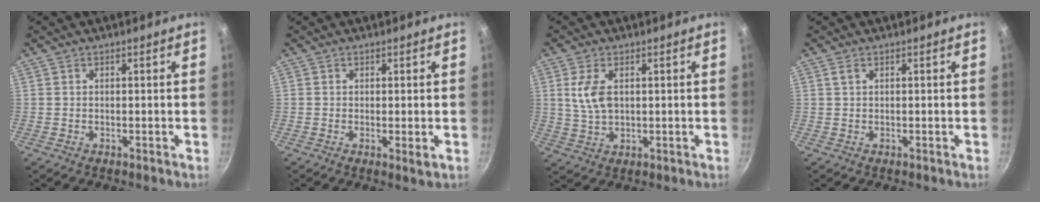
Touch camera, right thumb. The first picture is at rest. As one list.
[{"total": 1.7, "force": [-0.1, 0.4, 1.6], "torque": [-0.029, -0.008, -0.004]}, {"total": 6.0, "force": [1.3, 3.4, 4.8], "torque": [-0.093, -0.005, 0.027]}, {"total": 0.8, "force": [0.4, 0.3, 0.6], "torque": [-0.013, 0.003, 0.009]}]